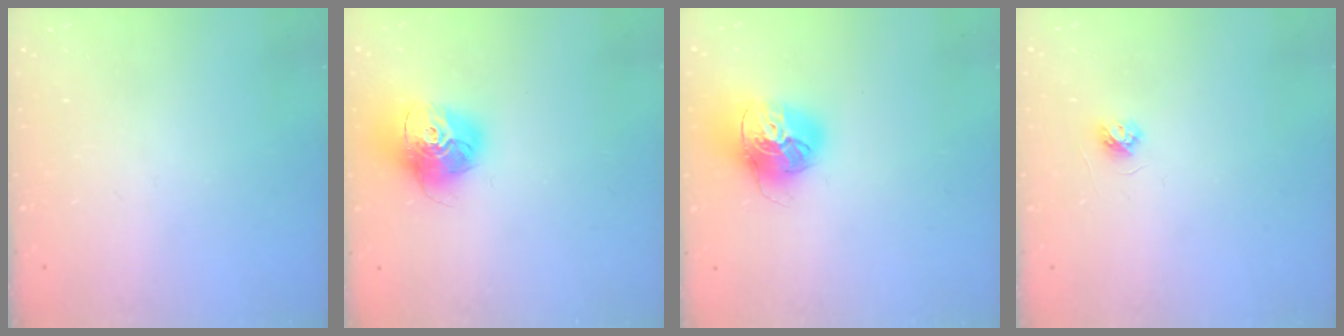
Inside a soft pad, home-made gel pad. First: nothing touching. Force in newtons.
{"total": 15.7, "press": 15.7, "slide": 1.4}
{"total": 16.8, "press": 16.7, "slide": 1.9}
{"total": 3.8, "press": 3.7, "slide": 0.5}